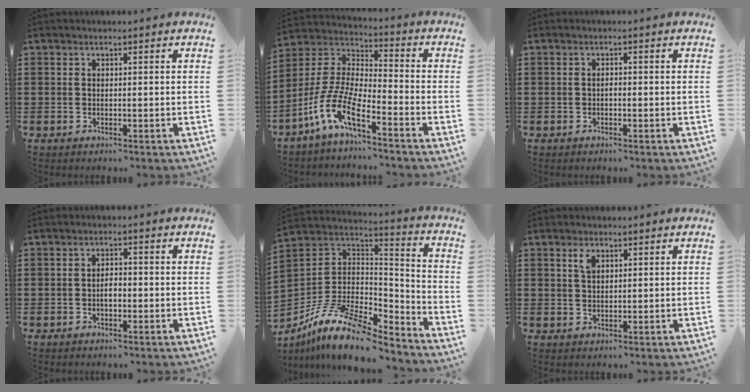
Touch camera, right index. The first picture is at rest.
{"total": 9.1, "force": [-6.6, 1.8, 5.9], "torque": [-0.162, -0.025, -0.142]}
{"total": 0.8, "force": [-0.4, 0.3, 0.6], "torque": [-0.014, -0.004, -0.006]}
{"total": 2.2, "force": [-0.6, 0.9, 1.9], "torque": [-0.036, 0.004, -0.012]}
{"total": 13.6, "force": [-9.7, 5.0, 8.1], "torque": [-0.168, 0.026, -0.182]}
{"total": 2.1, "force": [1.1, 1.1, 1.4], "torque": [-0.033, 0.005, 0.019]}